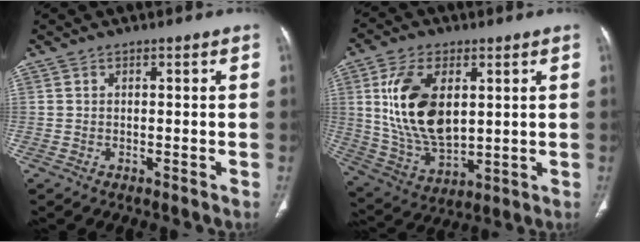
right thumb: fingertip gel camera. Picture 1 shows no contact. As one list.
[{"total": 16.5, "force": [3.6, 9.4, 13.1], "torque": [-0.237, -0.016, 0.080]}]